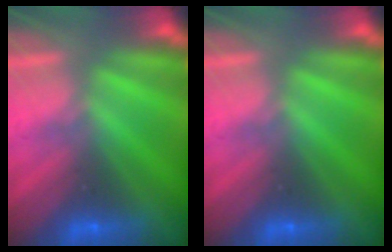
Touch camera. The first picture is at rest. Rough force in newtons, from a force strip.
{"total": 0.0}